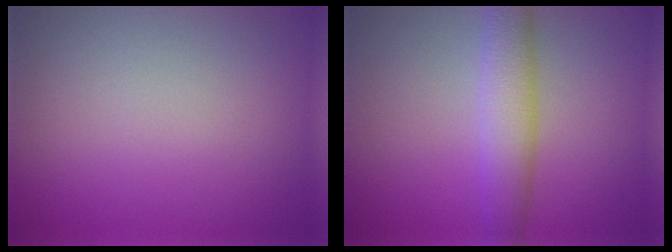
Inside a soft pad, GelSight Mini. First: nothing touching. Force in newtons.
{"total": 4.1, "press": 4.1, "slide": 0.2}